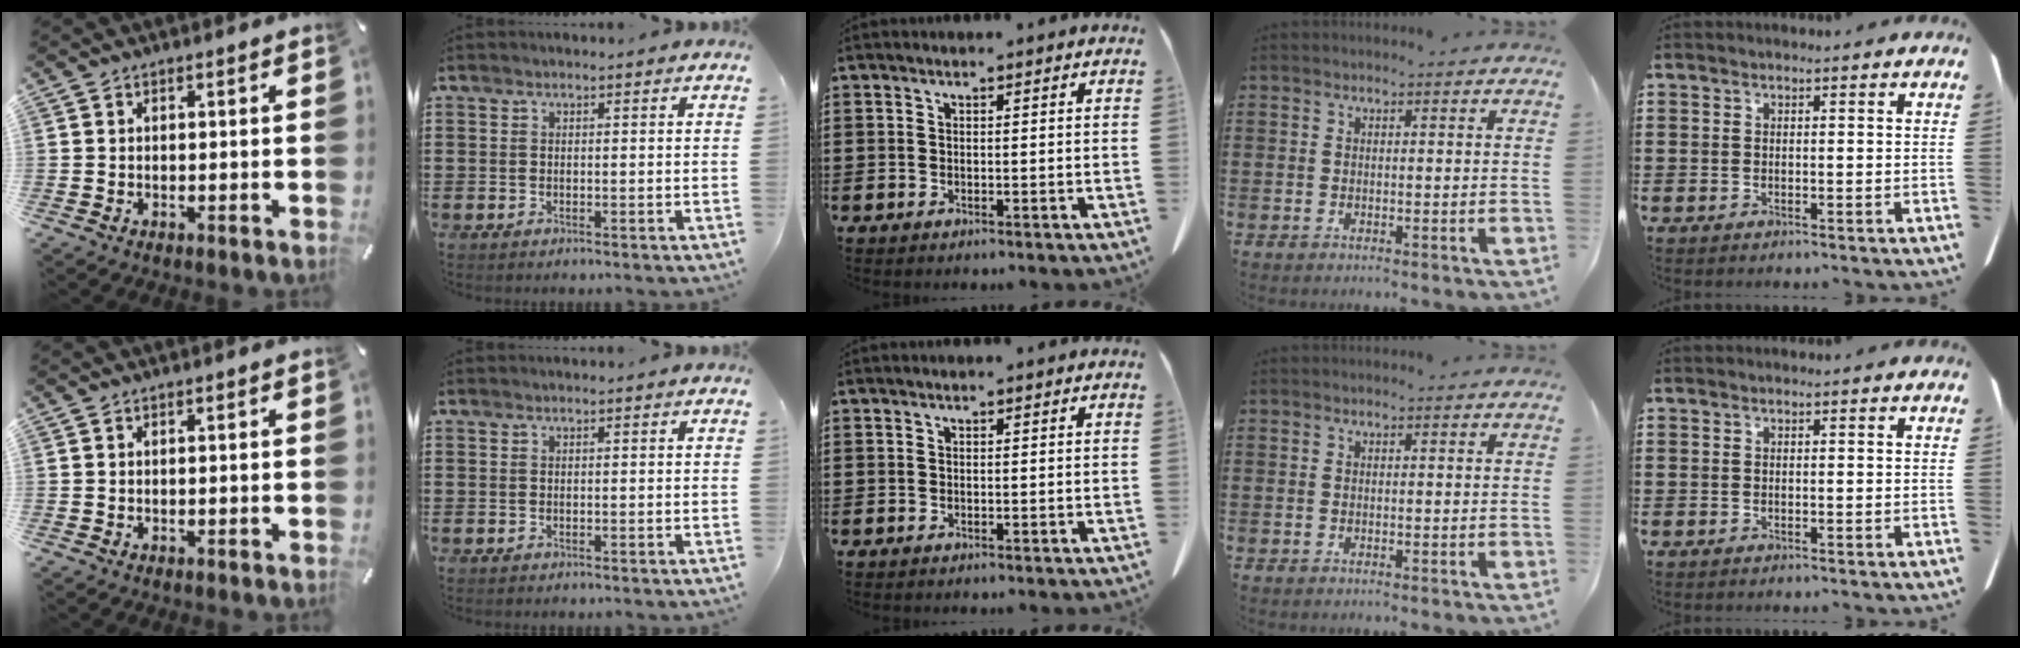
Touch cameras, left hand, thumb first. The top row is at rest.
{}